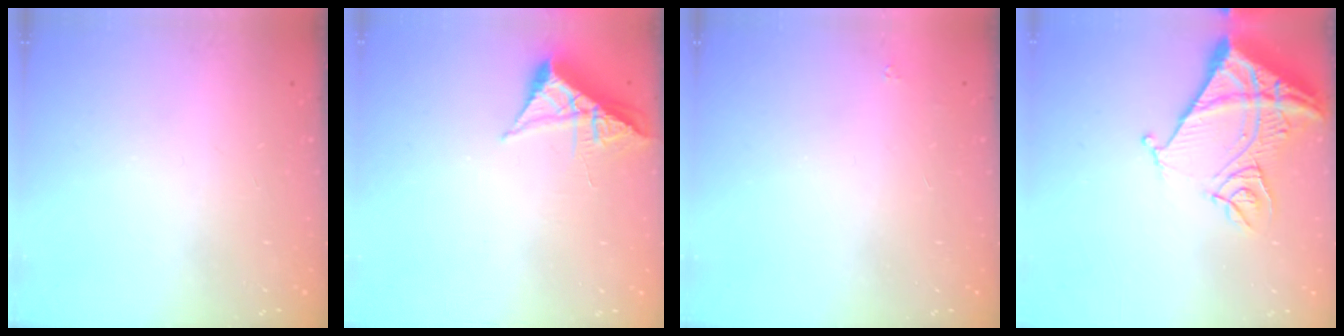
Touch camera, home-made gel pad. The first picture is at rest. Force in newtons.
{"total": 6.5, "press": 6.5, "slide": 0.7}
{"total": 1.6, "press": 1.5, "slide": 0.2}
{"total": 14.7, "press": 14.6, "slide": 1.6}